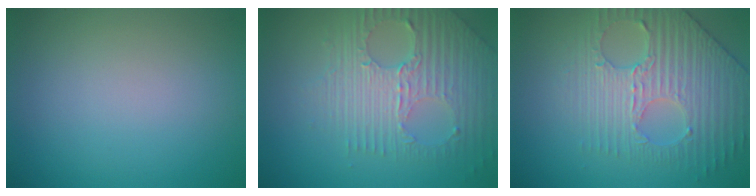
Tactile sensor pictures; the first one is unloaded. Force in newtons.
{"total": 7.1, "press": 4.6, "slide": 5.4}
{"total": 4.5, "press": 4.4, "slide": 1.0}